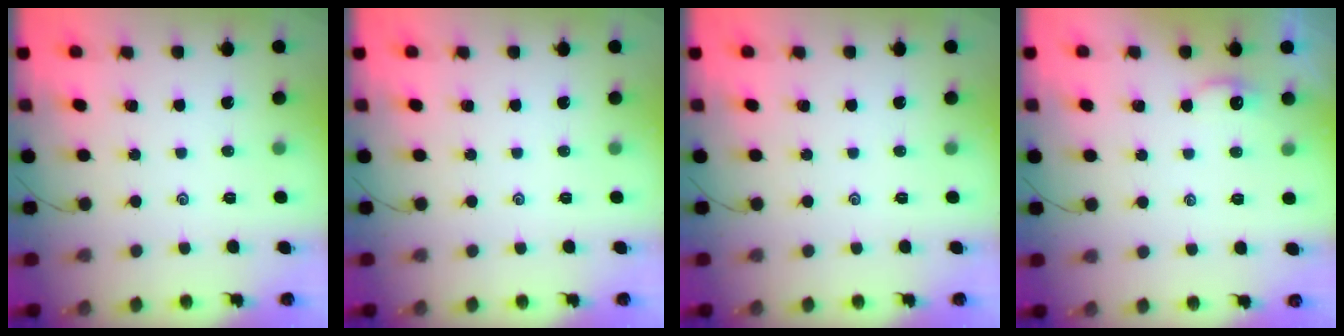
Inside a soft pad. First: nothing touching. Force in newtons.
{"total": 0.0}
{"total": 0.0}
{"total": 2.1, "press": 2.0, "slide": 0.3}